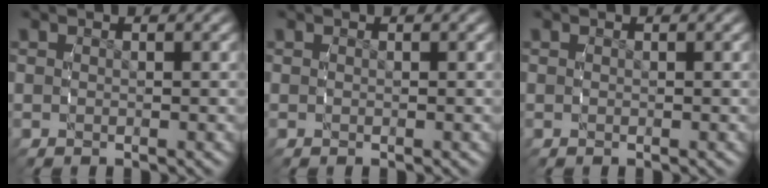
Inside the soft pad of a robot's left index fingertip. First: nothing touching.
{"total": 0.0}
{"total": 0.0}